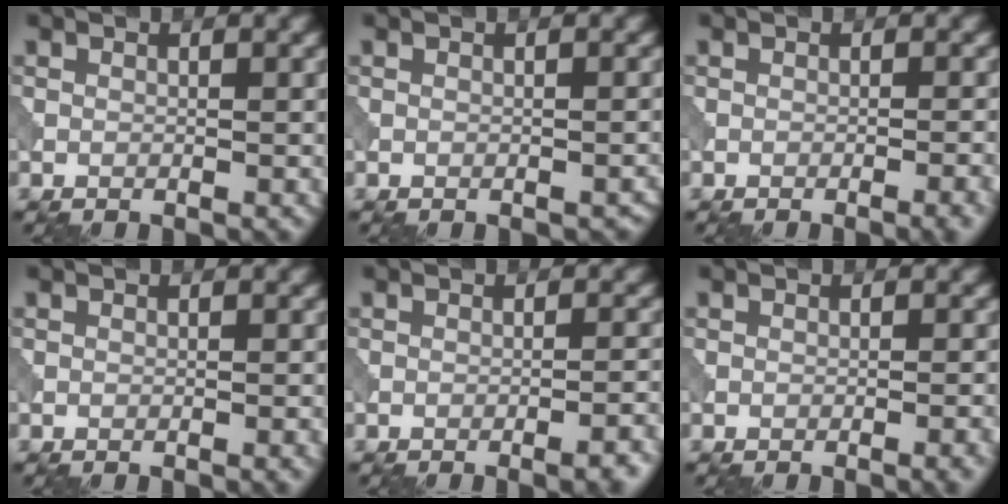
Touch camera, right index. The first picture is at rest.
{"total": 0.7, "force": [-0.5, 0.3, 0.4], "torque": [-0.008, 0.001, -0.004]}
{"total": 2.3, "force": [-1.2, 0.5, 1.9], "torque": [-0.018, 0.006, -0.017]}
{"total": 0.7, "force": [-0.3, 0.1, 0.7], "torque": [-0.008, 0.002, -0.006]}
{"total": 3.2, "force": [-1.7, 0.8, 2.6], "torque": [-0.025, 0.011, -0.026]}
{"total": 1.7, "force": [-0.8, 0.4, 1.5], "torque": [-0.013, 0.004, -0.012]}